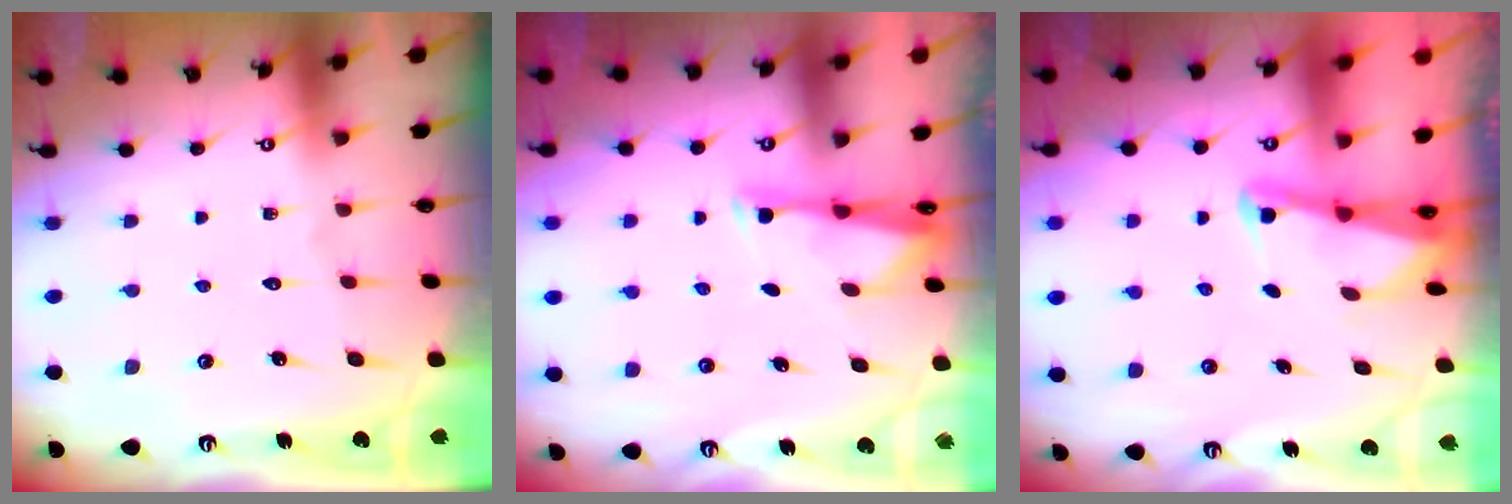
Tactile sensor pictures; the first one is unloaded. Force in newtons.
{"total": 3.1, "press": 3.0, "slide": 0.6}
{"total": 1.8, "press": 1.8, "slide": 0.1}